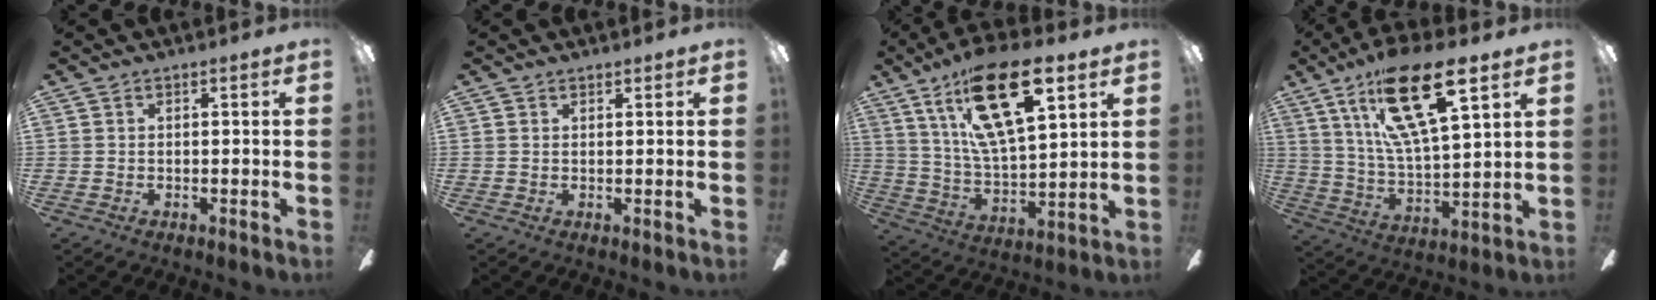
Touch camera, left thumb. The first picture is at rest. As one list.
[{"total": 0.9, "force": [0.8, 0.4, -0.1], "torque": [0.001, 0.001, 0.015]}, {"total": 23.3, "force": [13.1, 9.2, 17.0], "torque": [-0.293, -0.057, 0.215]}, {"total": 22.9, "force": [13.3, 7.8, 17.0], "torque": [-0.313, -0.050, 0.217]}]